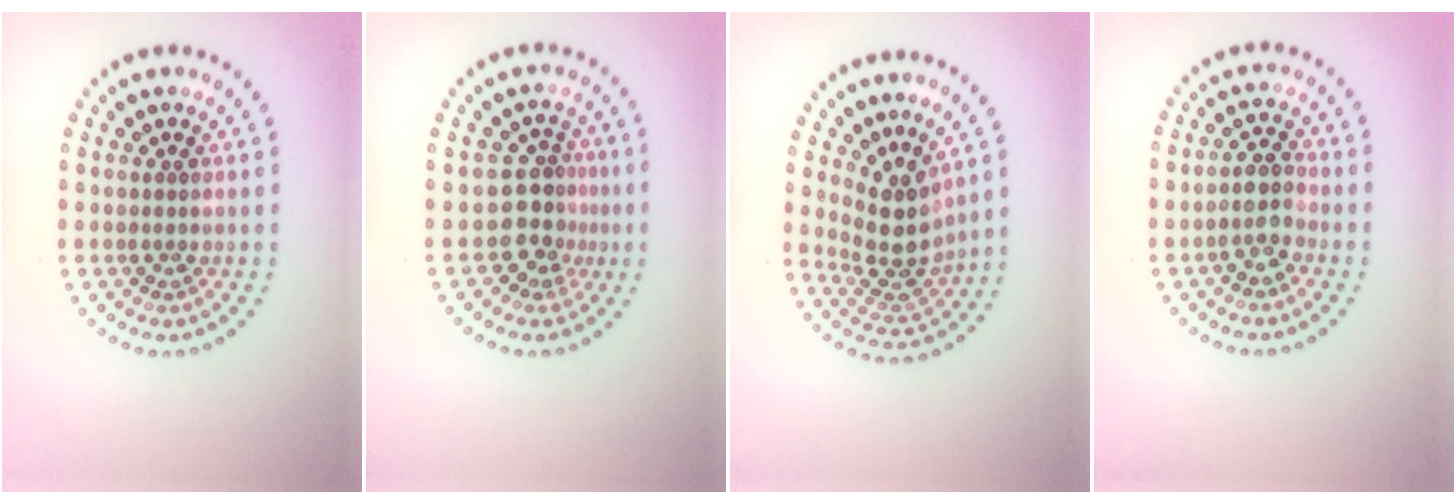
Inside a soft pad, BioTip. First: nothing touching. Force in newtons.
{"total": 3.2, "press": 2.5, "slide": 2.0}
{"total": 4.0, "press": 3.2, "slide": 2.3}
{"total": 2.3, "press": 2.1, "slide": 0.8}